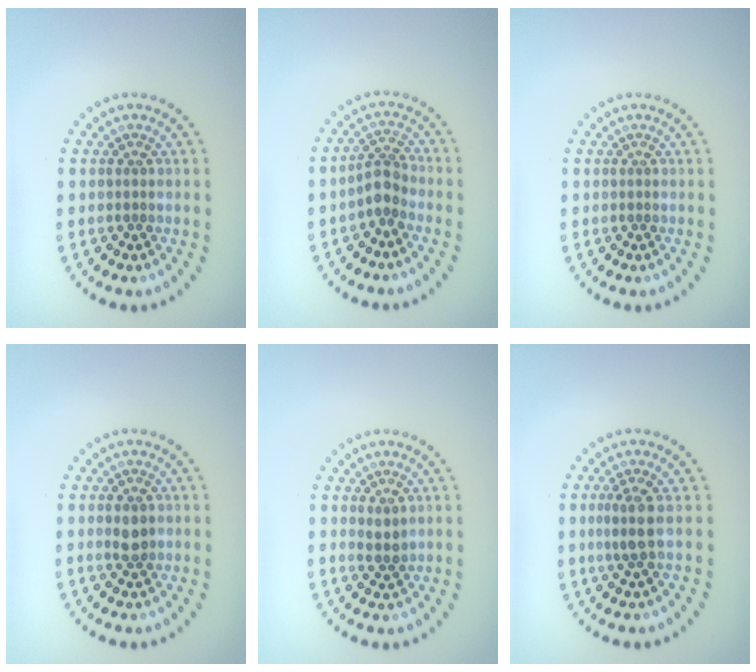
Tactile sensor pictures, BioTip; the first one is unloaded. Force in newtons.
{"total": 2.4, "press": 1.9, "slide": 1.6}
{"total": 0.0}
{"total": 1.6, "press": 1.6, "slide": 0.1}
{"total": 1.3, "press": 1.1, "slide": 0.6}
{"total": 2.1, "press": 1.8, "slide": 1.1}